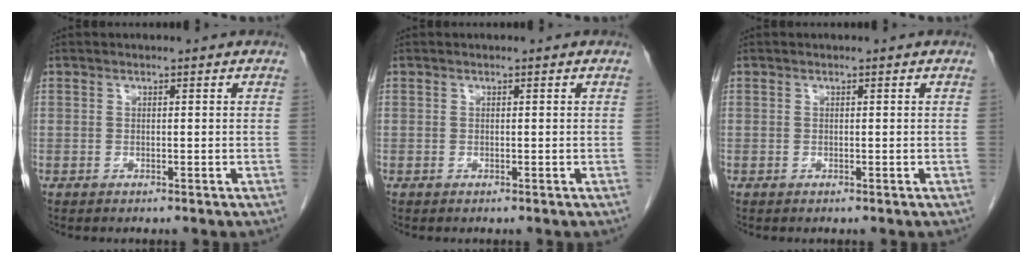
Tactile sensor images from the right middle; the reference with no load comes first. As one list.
[{"total": 0.0}, {"total": 0.0}]